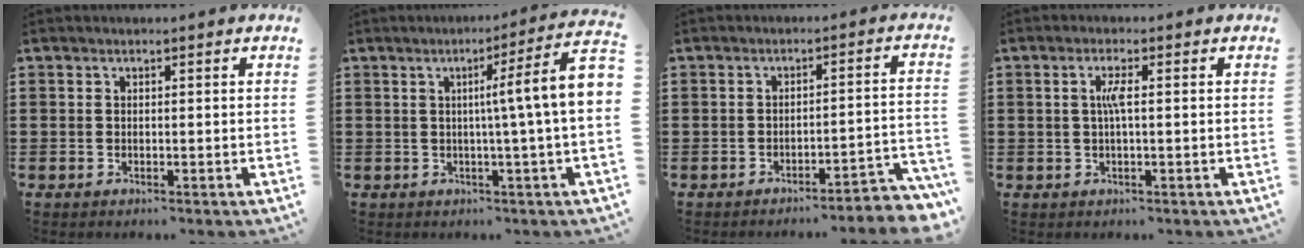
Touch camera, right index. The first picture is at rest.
{"total": 7.3, "force": [0.5, -1.2, 7.2], "torque": [-0.118, -0.023, -0.003]}
{"total": 3.5, "force": [-3.3, 0.0, 1.2], "torque": [-0.023, -0.007, -0.070]}
{"total": 2.7, "force": [0.1, 0.2, 2.7], "torque": [-0.053, -0.002, -0.001]}